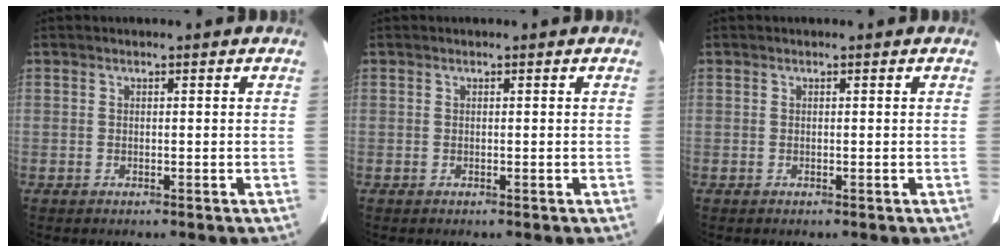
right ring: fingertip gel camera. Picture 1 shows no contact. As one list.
[{"total": 0.0}, {"total": 0.0}]